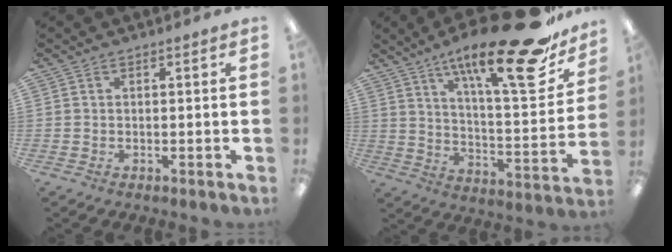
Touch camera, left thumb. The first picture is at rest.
{"total": 24.9, "force": [16.7, 5.7, 17.5], "torque": [-0.261, -0.115, 0.261]}